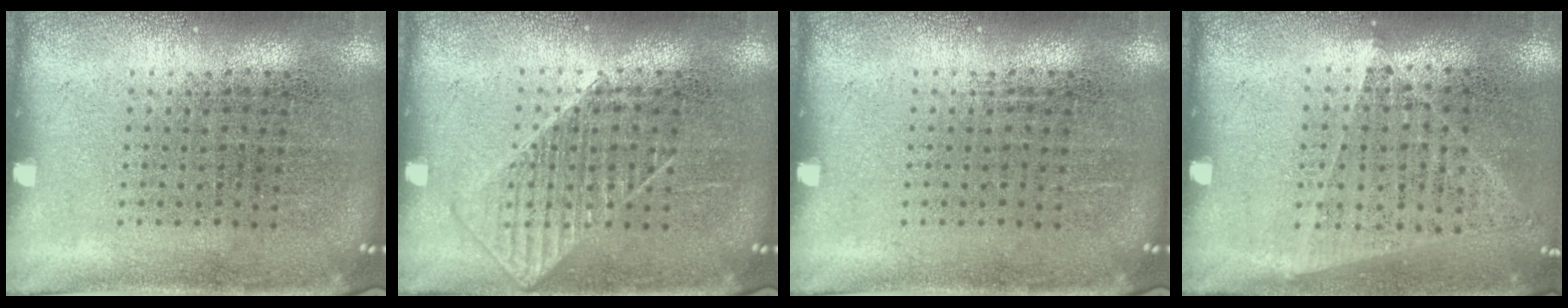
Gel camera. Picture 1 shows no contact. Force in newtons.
{"total": 1.7, "press": 1.7, "slide": 0.3}
{"total": 0.0}
{"total": 1.0, "press": 0.9, "slide": 0.4}